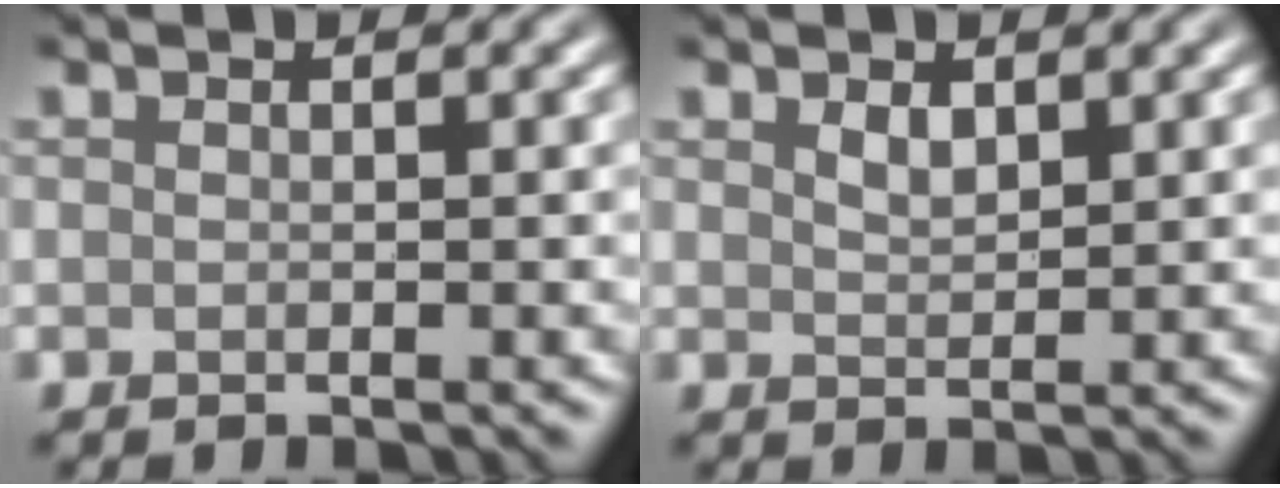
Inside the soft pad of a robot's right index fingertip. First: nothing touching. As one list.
[{"total": 1.4, "force": [0.9, 0.7, 0.7], "torque": [-0.016, -0.001, 0.020]}]